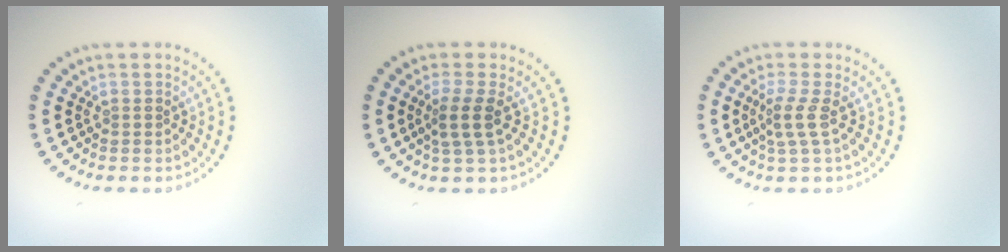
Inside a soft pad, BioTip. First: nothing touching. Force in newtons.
{"total": 2.2, "press": 1.8, "slide": 1.3}
{"total": 2.2, "press": 1.5, "slide": 1.6}